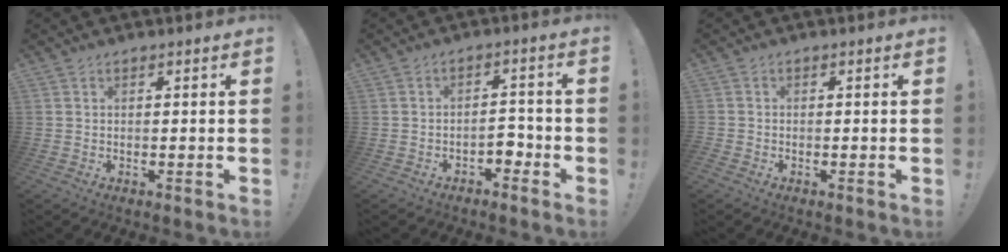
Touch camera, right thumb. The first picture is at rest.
{"total": 4.4, "force": [-2.5, 2.5, 2.7], "torque": [-0.041, 0.013, -0.043]}
{"total": 1.1, "force": [-0.9, 0.7, 0.1], "torque": [0.001, 0.003, -0.016]}